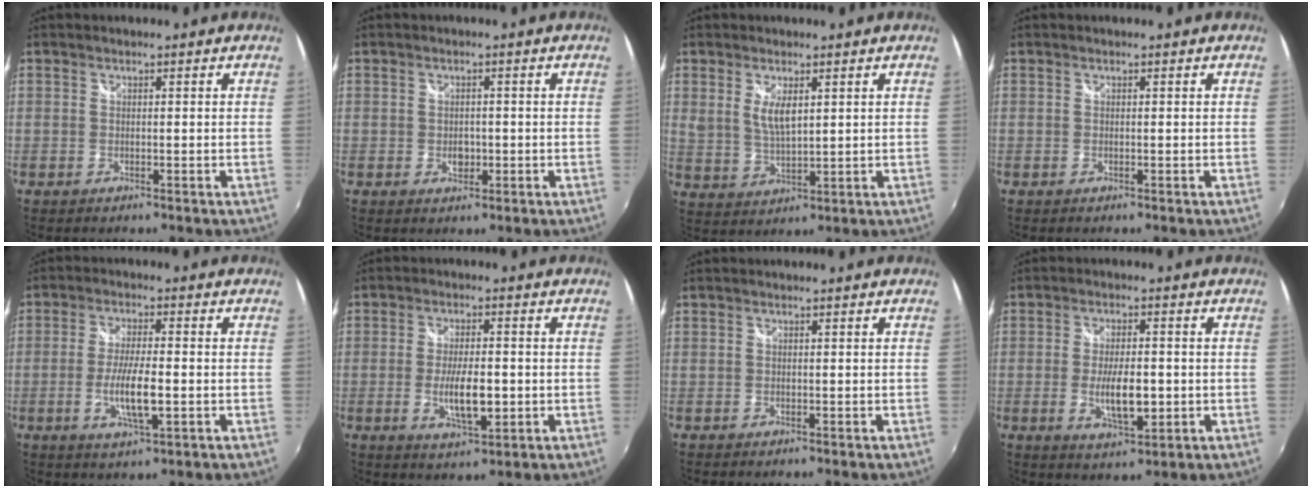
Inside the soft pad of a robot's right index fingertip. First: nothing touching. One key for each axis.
{"total": 2.4, "fx": -0.6, "fy": 1.9, "fz": 1.4, "tx": -0.022, "ty": -0.001, "tz": -0.009}
{"total": 5.0, "fx": 1.8, "fy": 2.0, "fz": 4.2, "tx": -0.075, "ty": -0.007, "tz": 0.039}
{"total": 0.0}
{"total": 7.8, "fx": -1.9, "fy": 1.5, "fz": 7.5, "tx": -0.147, "ty": -0.010, "tz": -0.033}
{"total": 7.9, "fx": -1.5, "fy": 2.6, "fz": 7.3, "tx": -0.140, "ty": -0.011, "tz": -0.024}
{"total": 0.0}
{"total": 7.9, "fx": -1.4, "fy": 2.9, "fz": 7.2, "tx": -0.138, "ty": -0.011, "tz": -0.021}